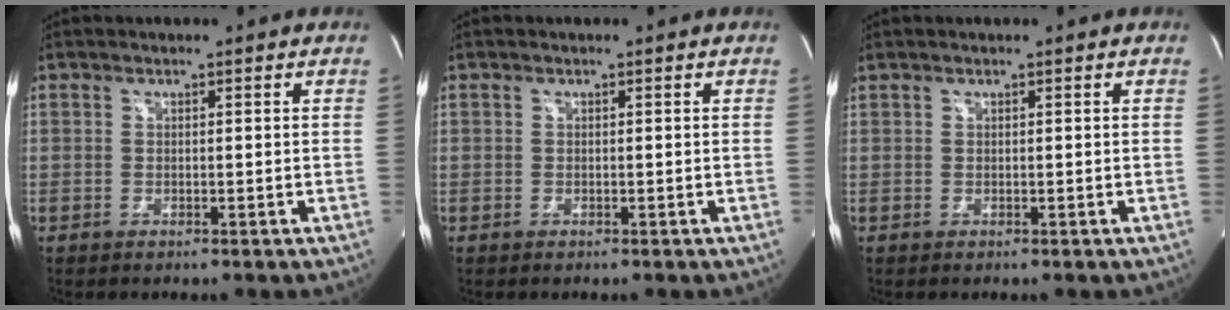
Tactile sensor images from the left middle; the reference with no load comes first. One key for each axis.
{"total": 0.0}
{"total": 0.0}